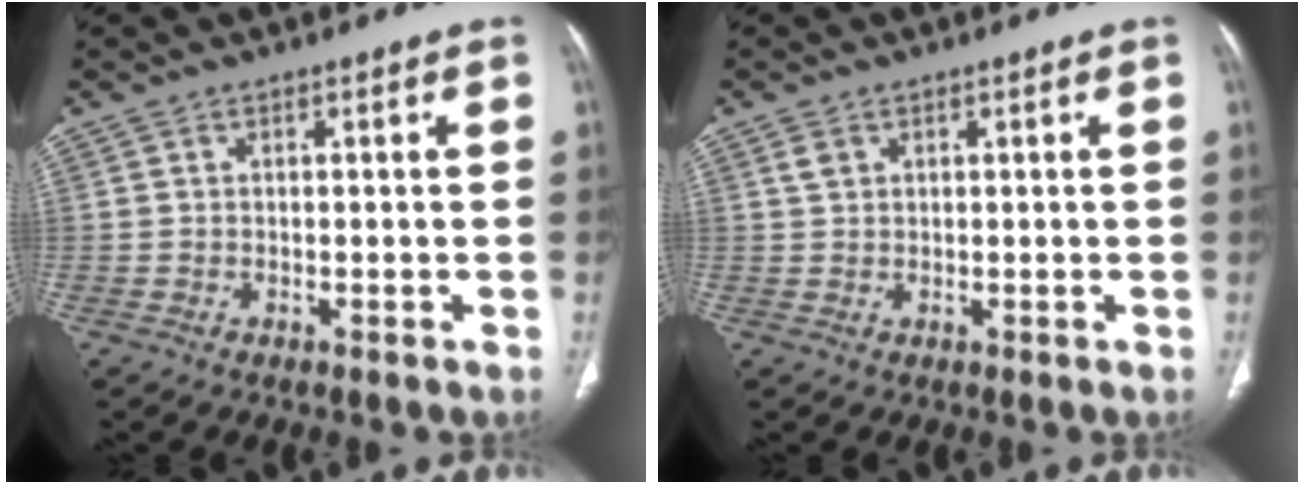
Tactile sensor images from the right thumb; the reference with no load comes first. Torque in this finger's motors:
{"motor_torque": [-0.27, 0.03, 0.21, -0.07, -0.10]}